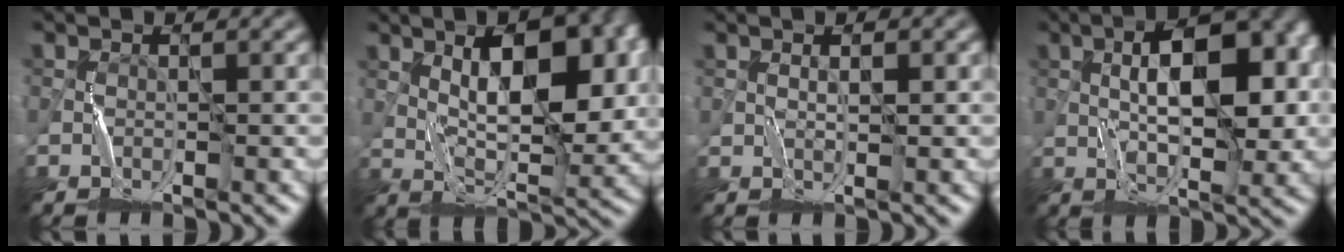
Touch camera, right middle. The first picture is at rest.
{"total": 8.8, "force": [2.6, 3.3, 7.7], "torque": [-0.110, 0.000, 0.049]}
{"total": 1.1, "force": [0.8, 0.1, 0.8], "torque": [-0.009, 0.003, 0.014]}
{"total": 9.5, "force": [1.5, 3.9, 8.5], "torque": [-0.122, 0.011, 0.026]}